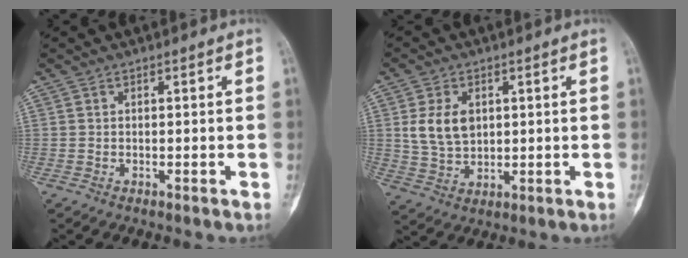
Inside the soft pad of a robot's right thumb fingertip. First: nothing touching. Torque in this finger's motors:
{"motor_torque": [0.27, 0.29, 0.27, -0.14, 0.02]}